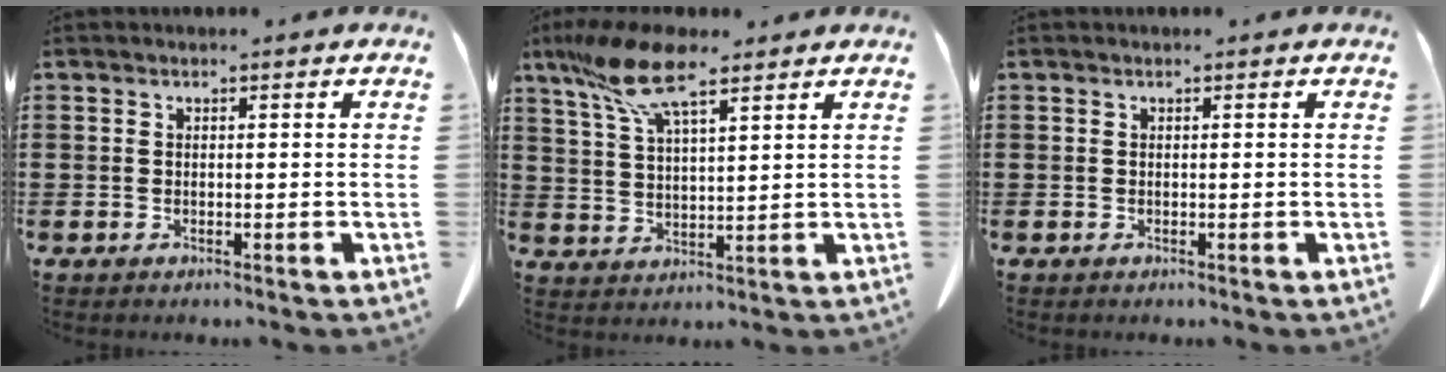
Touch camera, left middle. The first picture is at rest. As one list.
[{"total": 10.3, "force": [6.9, 2.9, 7.1], "torque": [-0.163, -0.008, 0.124]}, {"total": 0.0}]